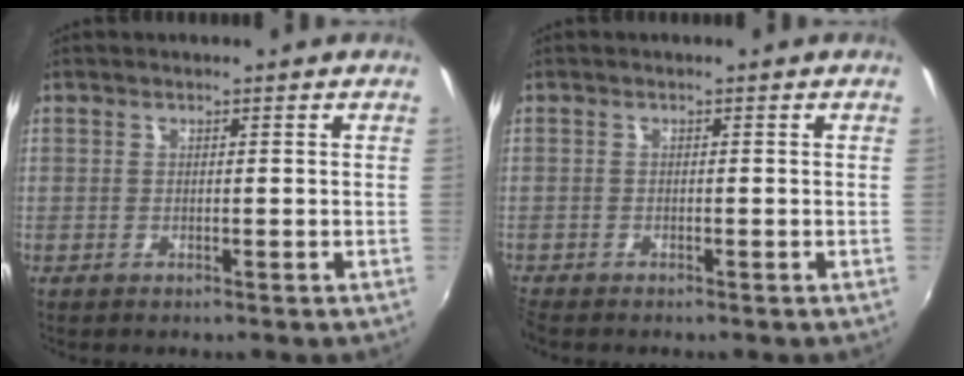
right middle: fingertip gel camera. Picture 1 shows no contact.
{"total": 1.6, "force": [-1.6, 0.3, 0.3], "torque": [-0.011, -0.011, -0.034]}